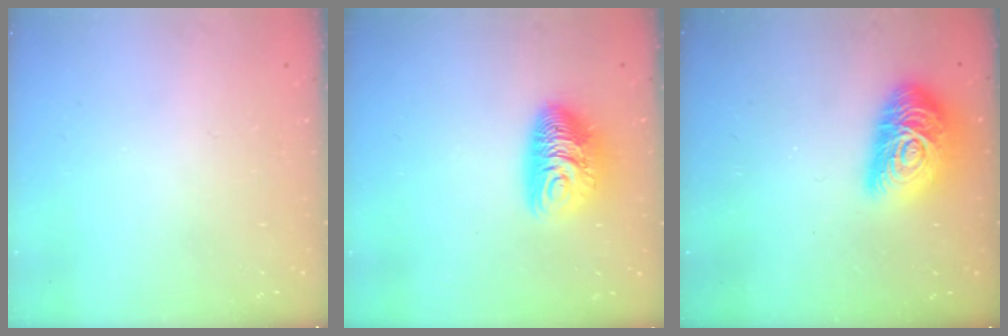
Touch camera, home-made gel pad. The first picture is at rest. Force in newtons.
{"total": 11.0, "press": 11.0, "slide": 0.7}
{"total": 17.0, "press": 17.0, "slide": 0.7}